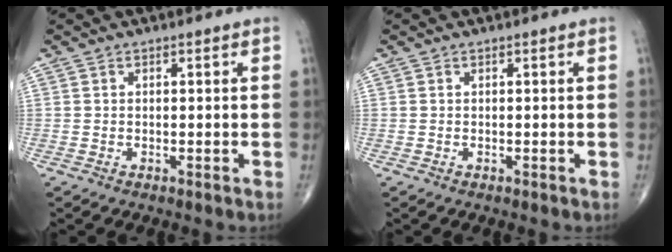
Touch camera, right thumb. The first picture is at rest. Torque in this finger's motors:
{"motor_torque": [0.24, 0.09, -0.03, -0.24, 0.01]}